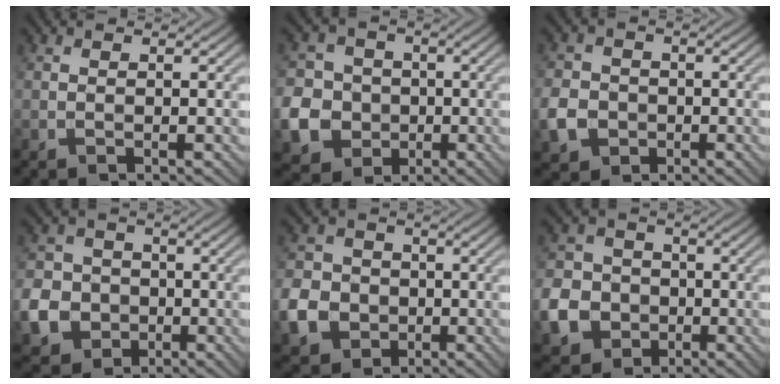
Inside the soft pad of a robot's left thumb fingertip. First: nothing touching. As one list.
[{"total": 9.4, "force": [-2.4, 8.4, 3.4], "torque": [-0.104, -0.027, -0.070]}, {"total": 5.2, "force": [-1.8, 4.4, 2.2], "torque": [-0.057, -0.006, -0.047]}, {"total": 8.2, "force": [-2.6, 7.0, 3.2], "torque": [-0.092, -0.023, -0.068]}, {"total": 7.6, "force": [-2.4, 6.5, 3.3], "torque": [-0.092, -0.015, -0.056]}, {"total": 8.5, "force": [-2.9, 7.2, 3.6], "torque": [-0.103, -0.024, -0.069]}]